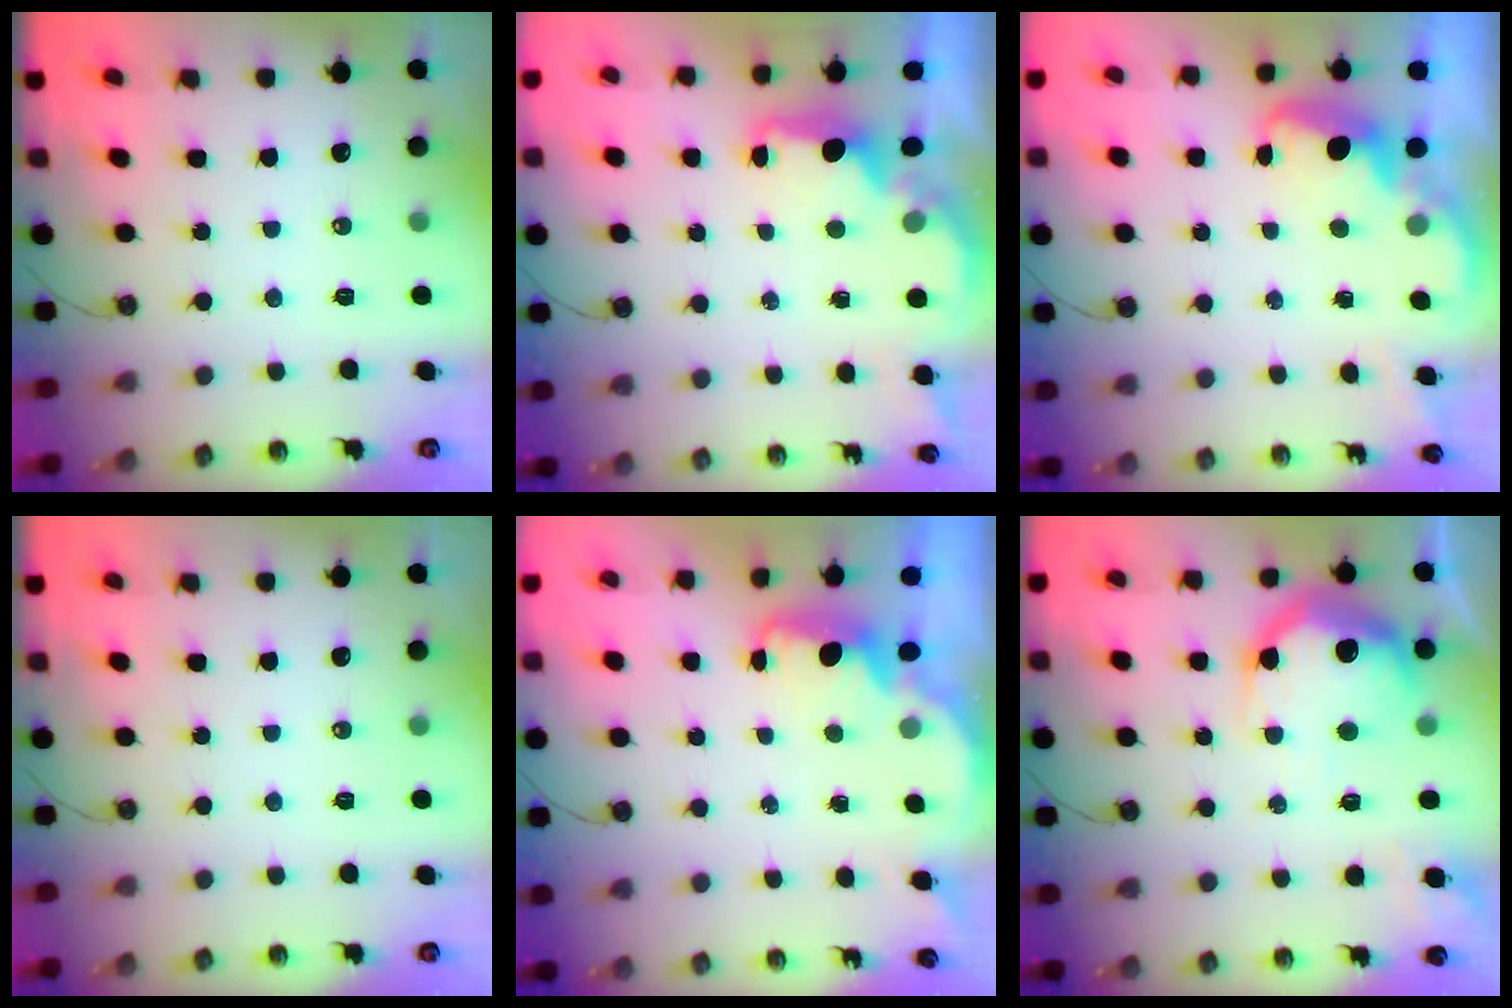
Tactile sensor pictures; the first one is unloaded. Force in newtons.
{"total": 2.0, "press": 1.8, "slide": 0.7}
{"total": 2.8, "press": 2.7, "slide": 0.8}
{"total": 0.0}
{"total": 2.2, "press": 2.1, "slide": 0.6}
{"total": 22.9, "press": 22.8, "slide": 1.9}